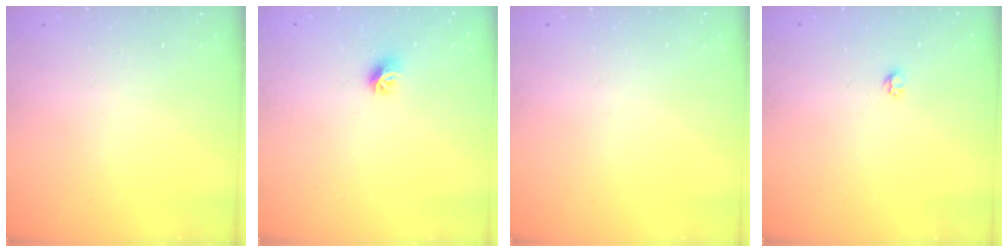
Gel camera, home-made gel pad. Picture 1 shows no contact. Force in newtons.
{"total": 7.4, "press": 7.4, "slide": 0.7}
{"total": 0.0}
{"total": 2.7, "press": 2.7, "slide": 0.4}